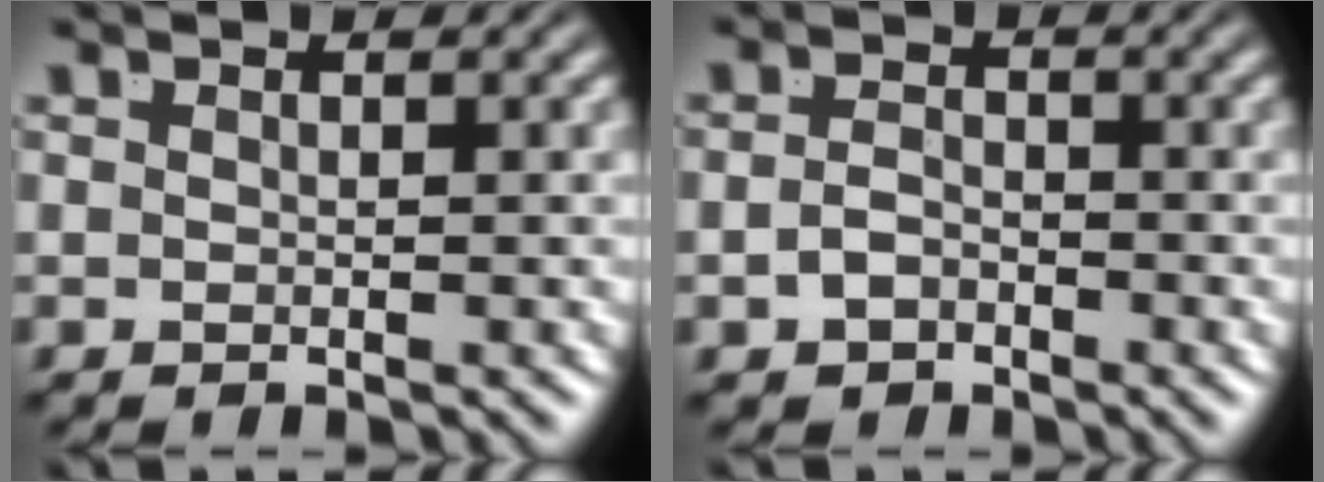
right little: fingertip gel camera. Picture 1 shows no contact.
{"total": 1.8, "force": [-1.5, 0.9, 0.4], "torque": [-0.014, -0.016, -0.017]}